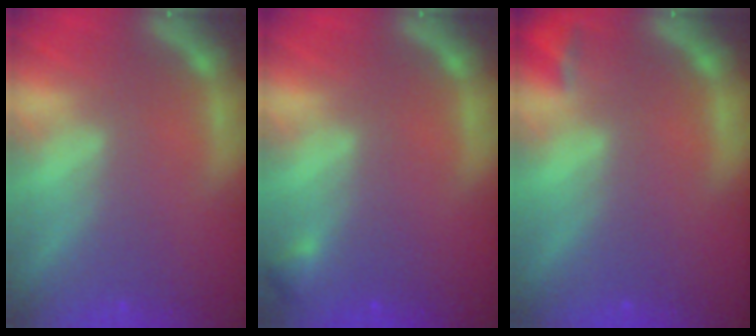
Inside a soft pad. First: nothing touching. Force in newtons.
{"total": 0.9}
{"total": 1.4}